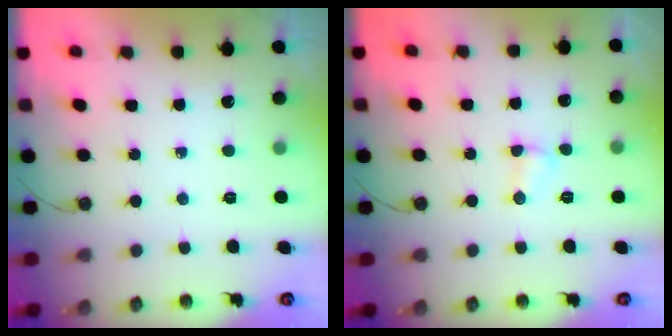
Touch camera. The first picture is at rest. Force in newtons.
{"total": 2.8, "press": 2.8, "slide": 0.4}